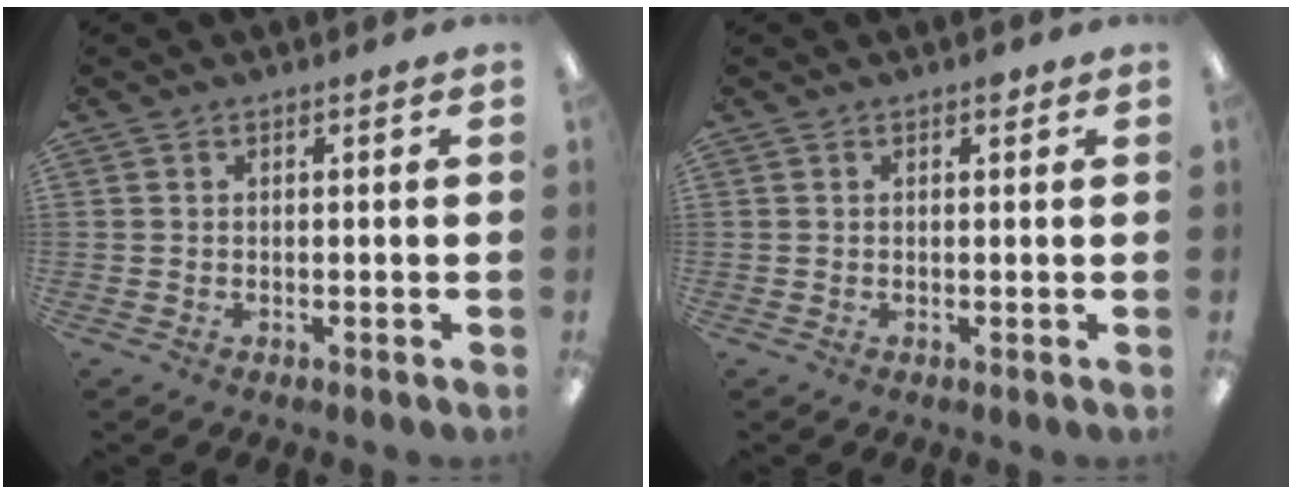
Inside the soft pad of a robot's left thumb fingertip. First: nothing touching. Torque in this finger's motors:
{"motor_torque": [0.42, 0.15, -0.02, 0.02, 0.11]}